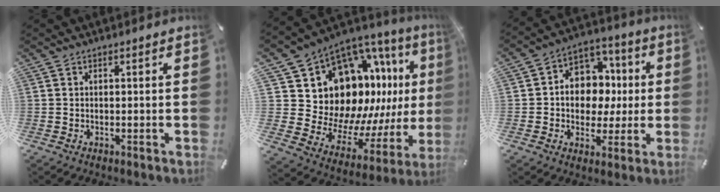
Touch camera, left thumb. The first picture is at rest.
{"total": 15.2, "force": [5.9, 12.0, 7.1], "torque": [-0.131, -0.101, 0.134]}
{"total": 11.1, "force": [-0.4, 10.1, 4.5], "torque": [-0.067, 0.011, 0.003]}